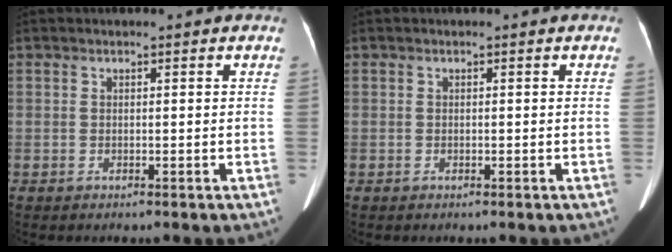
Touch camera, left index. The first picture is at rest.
{"total": 0.0}